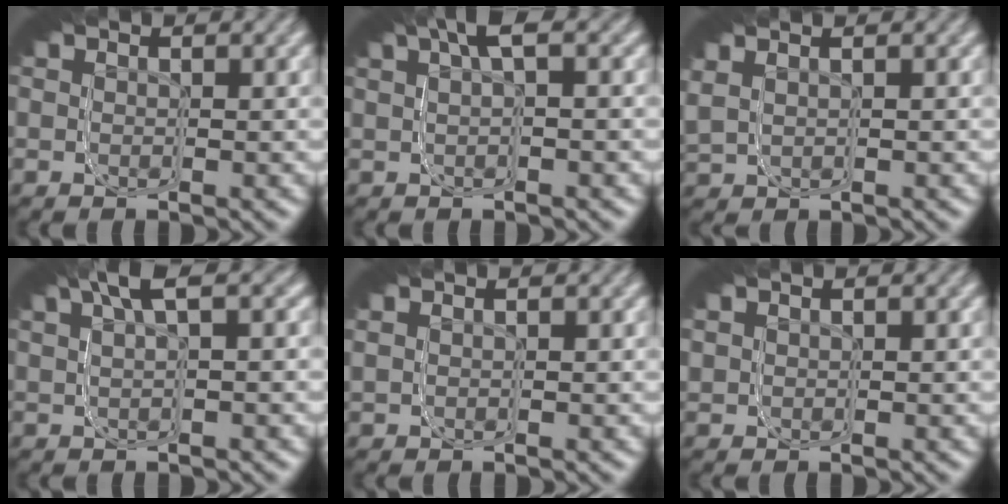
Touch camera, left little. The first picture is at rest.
{"total": 2.3, "force": [0.2, 0.2, 2.3], "torque": [-0.061, 0.010, 0.003]}
{"total": 3.3, "force": [0.8, 2.6, 1.8], "torque": [-0.059, 0.003, 0.010]}
{"total": 3.6, "force": [1.3, 1.2, 3.1], "torque": [-0.074, 0.022, 0.013]}
{"total": 0.8, "force": [0.0, 0.6, 0.6], "torque": [-0.020, -0.002, 0.003]}
{"total": 1.7, "force": [0.2, 1.5, 0.8], "torque": [-0.027, -0.007, 0.005]}